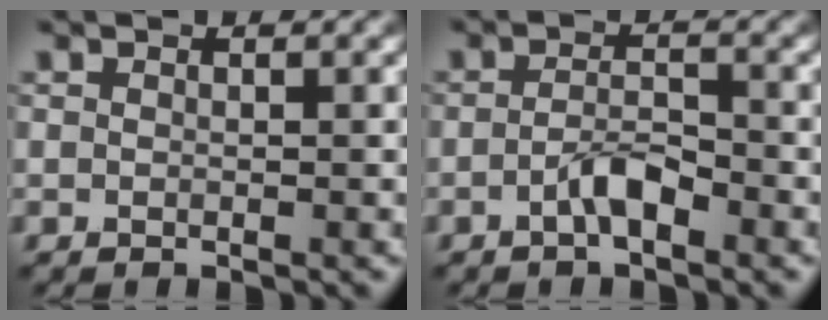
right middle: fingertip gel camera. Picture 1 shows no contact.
{"total": 2.3, "force": [-1.2, 0.7, 1.8], "torque": [-0.037, 0.005, -0.026]}